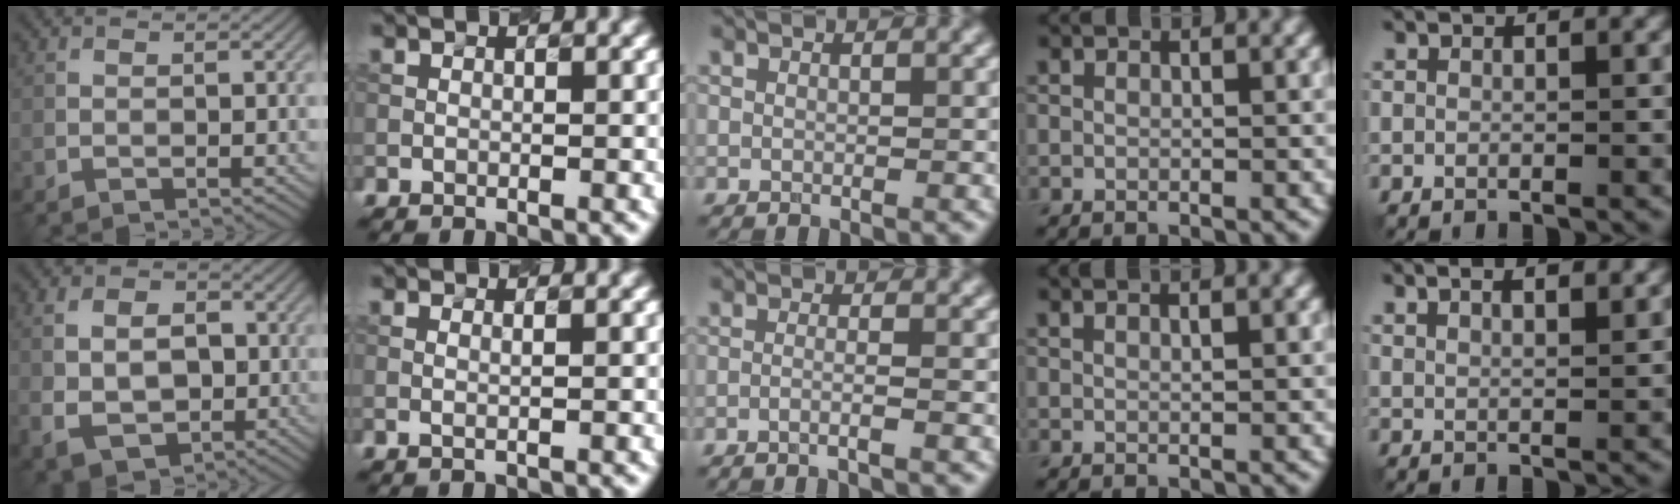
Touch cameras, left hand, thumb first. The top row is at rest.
{"thumb": {"total": 8.5, "force": [-0.6, 6.3, 5.6], "torque": [-0.108, 0.000, -0.014]}, "index": {"total": 0.9, "force": [0.3, 0.3, 0.9], "torque": [-0.016, -0.004, -0.003]}, "middle": {"total": 2.1, "force": [-1.0, 0.5, 1.8], "torque": [-0.018, -0.004, -0.031]}, "ring": {"total": 1.8, "force": [1.2, 0.6, 1.3], "torque": [-0.004, 0.001, 0.004]}, "little": {"total": 6.4, "force": [4.2, 2.5, 4.0], "torque": [-0.034, 0.034, 0.028]}}